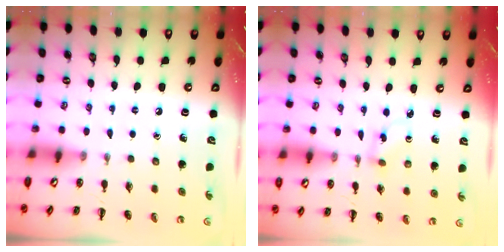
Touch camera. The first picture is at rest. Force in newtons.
{"total": 2.1, "press": 1.9, "slide": 1.0}